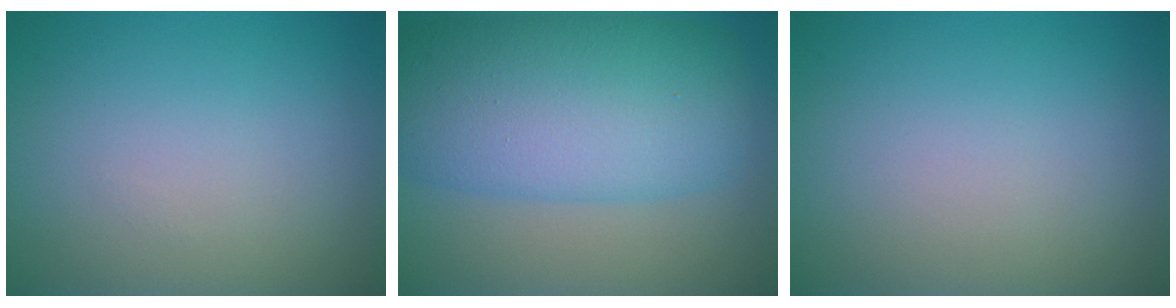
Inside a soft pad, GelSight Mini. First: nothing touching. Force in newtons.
{"total": 11.0, "press": 11.0, "slide": 0.2}
{"total": 0.0}